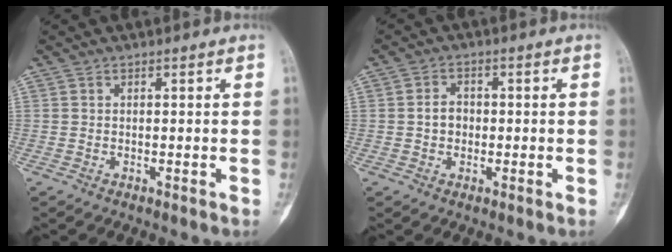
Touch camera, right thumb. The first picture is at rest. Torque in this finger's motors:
{"motor_torque": [0.08, 0.00, 0.11, -0.28, 0.10]}